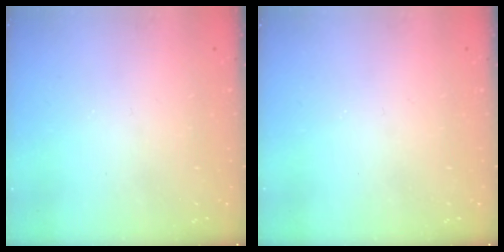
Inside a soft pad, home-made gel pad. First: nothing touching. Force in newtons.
{"total": 0.0}